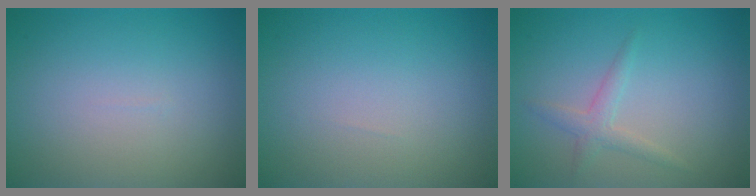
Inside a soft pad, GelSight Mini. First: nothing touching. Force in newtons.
{"total": 0.0}
{"total": 1.6, "press": 1.6, "slide": 0.0}